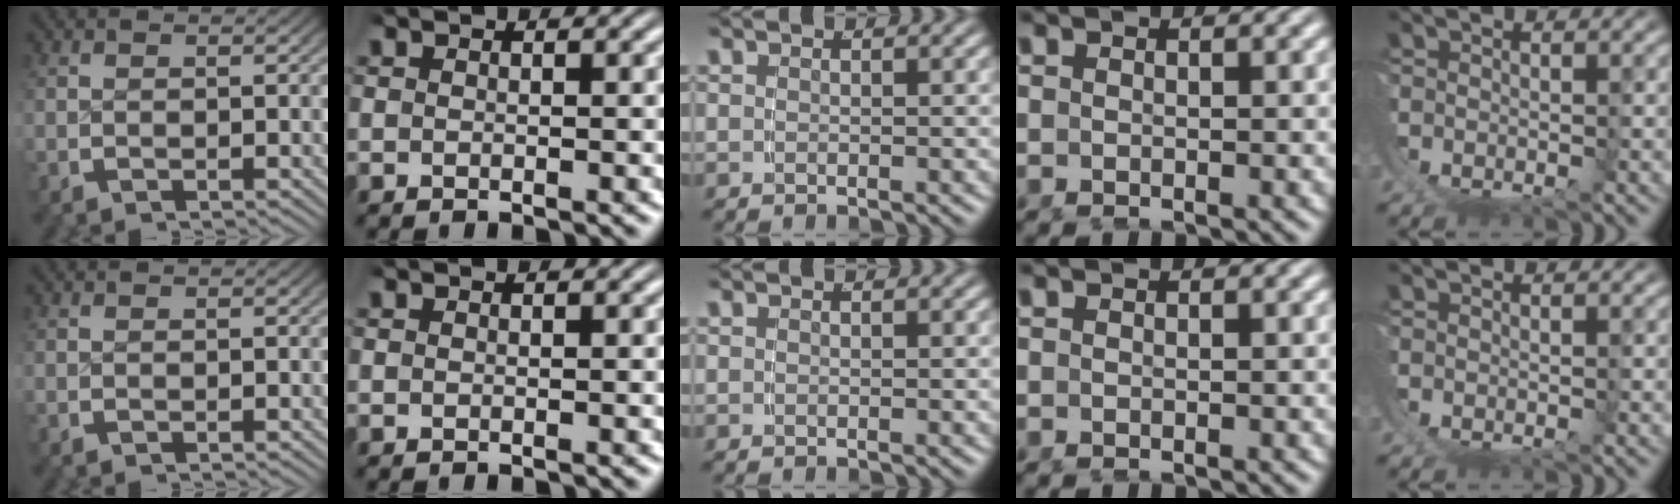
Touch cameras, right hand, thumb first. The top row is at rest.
{}